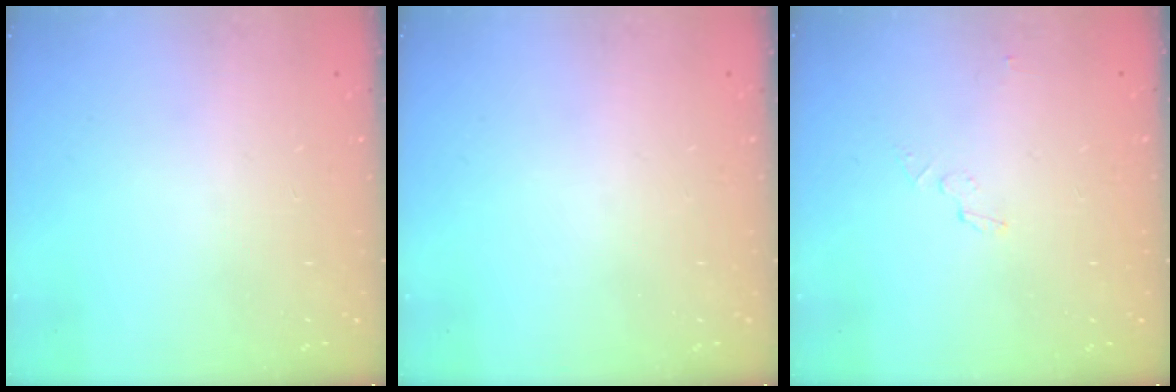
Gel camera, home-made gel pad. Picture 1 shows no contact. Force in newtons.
{"total": 0.0}
{"total": 2.9, "press": 2.9, "slide": 0.3}